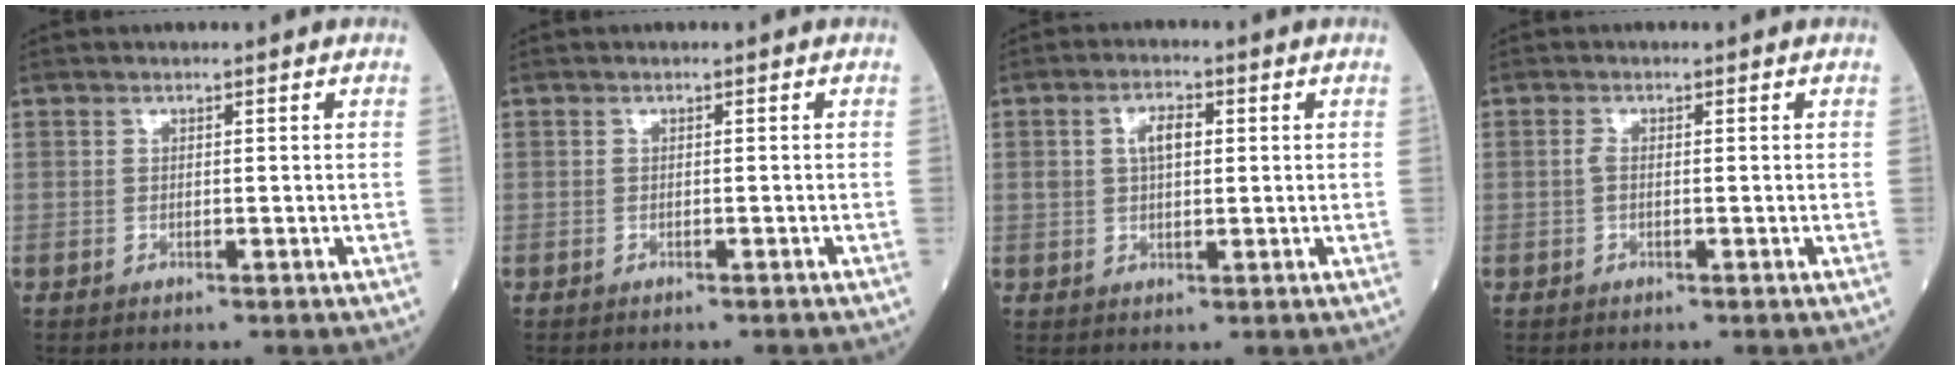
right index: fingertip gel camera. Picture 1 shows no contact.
{"total": 1.2, "force": [-1.1, 0.0, 0.3], "torque": [-0.006, -0.001, -0.014]}
{"total": 3.9, "force": [0.9, 1.8, 3.4], "torque": [-0.067, 0.012, 0.019]}
{"total": 1.0, "force": [-0.1, 0.3, 0.9], "torque": [-0.021, 0.001, -0.005]}